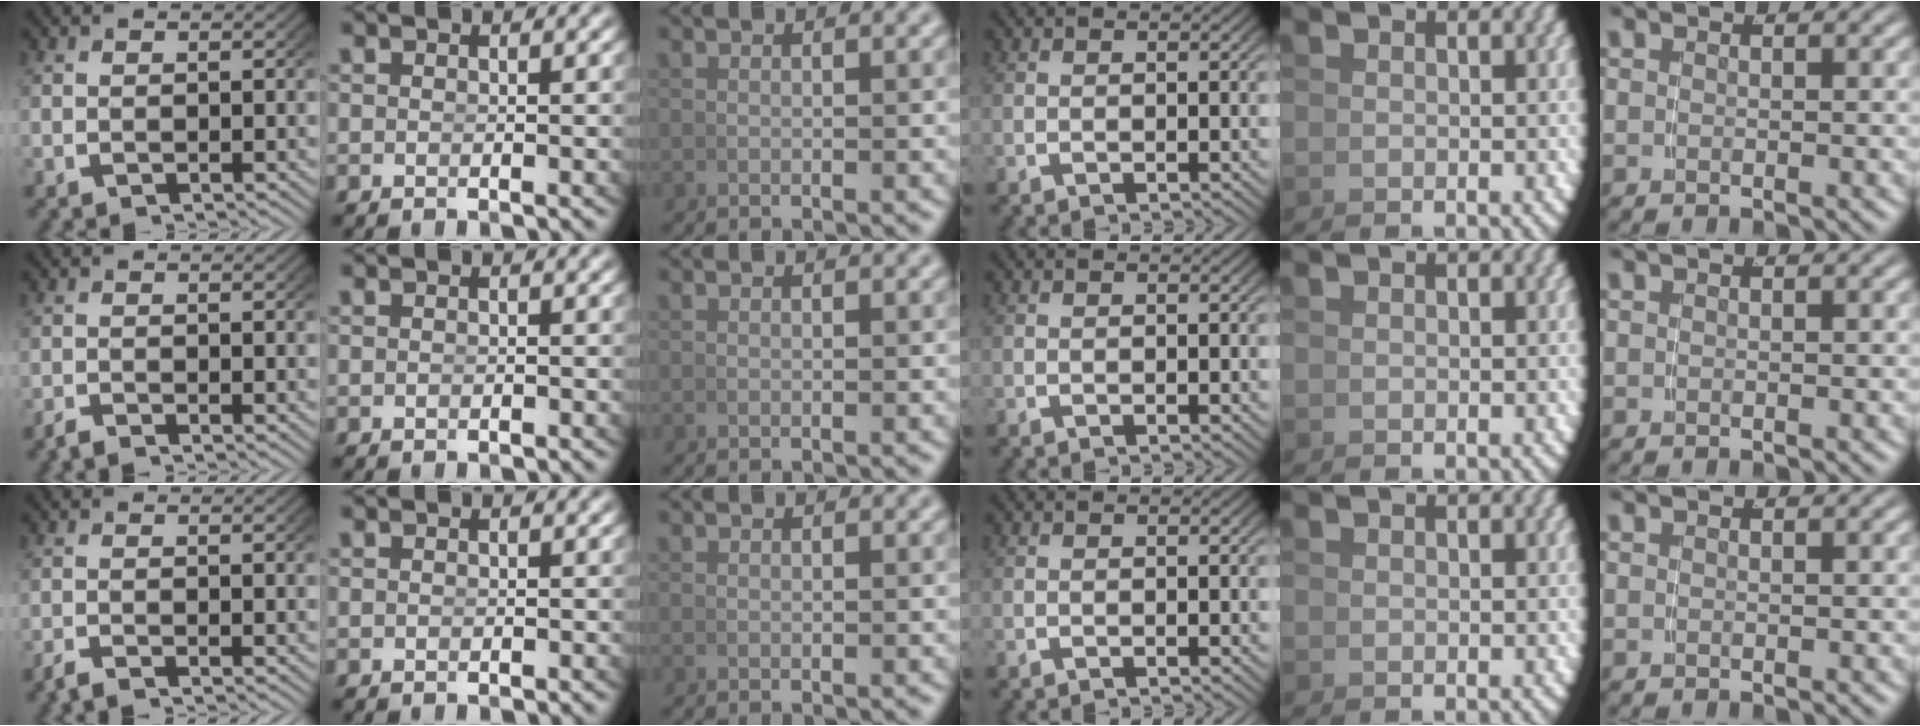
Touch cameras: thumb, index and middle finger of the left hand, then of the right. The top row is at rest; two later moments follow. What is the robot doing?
{"motion": "grasp_and_lifting", "object": "calculator"}